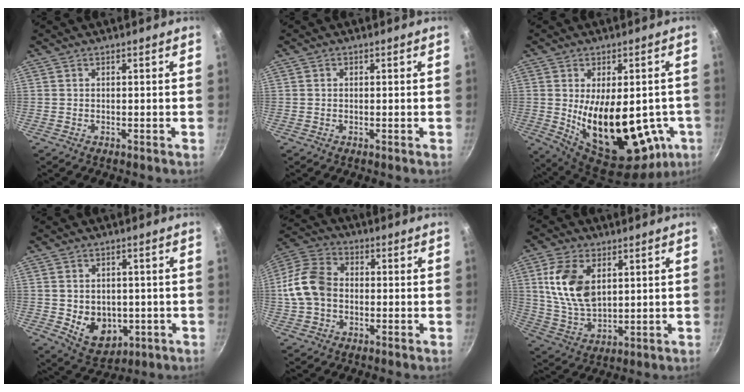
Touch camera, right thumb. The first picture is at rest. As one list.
[{"total": 0.6, "force": [0.1, 0.6, 0.2], "torque": [-0.001, 0.004, 0.001]}, {"total": 23.9, "force": [-3.3, 12.2, 20.3], "torque": [-0.273, -0.025, -0.018]}, {"total": 9.4, "force": [-1.3, 7.2, 5.8], "torque": [-0.061, -0.009, 0.000]}, {"total": 11.5, "force": [-0.8, 8.6, 7.5], "torque": [-0.129, 0.028, -0.031]}, {"total": 12.9, "force": [3.8, 7.9, 9.5], "torque": [-0.170, -0.021, 0.082]}]